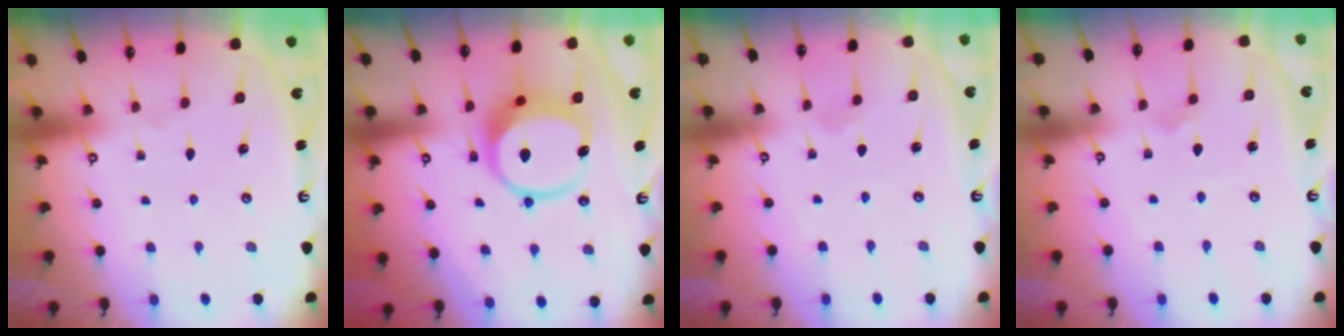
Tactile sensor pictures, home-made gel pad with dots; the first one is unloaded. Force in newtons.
{"total": 10.3, "press": 10.2, "slide": 1.4}
{"total": 1.2, "press": 1.2, "slide": 0.2}
{"total": 1.9, "press": 1.9, "slide": 0.1}